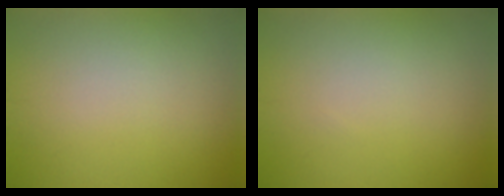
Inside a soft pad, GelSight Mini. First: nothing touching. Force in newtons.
{"total": 0.0}